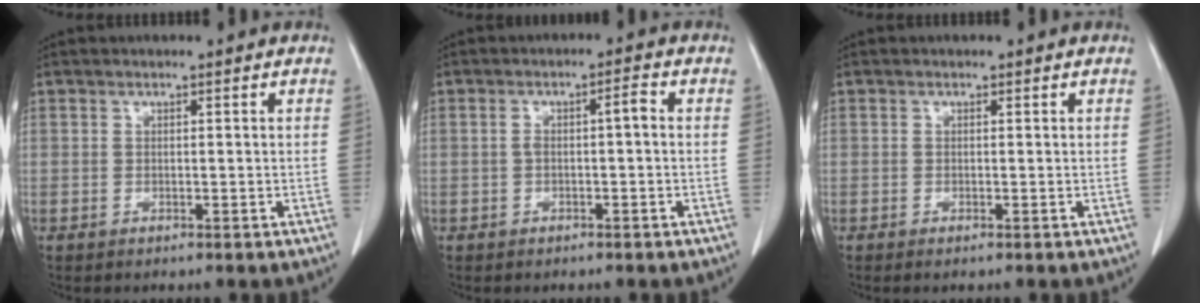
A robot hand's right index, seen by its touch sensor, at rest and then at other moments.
{"total": 2.8, "force": [0.0, 0.6, 2.8], "torque": [-0.052, 0.015, 0.001]}
{"total": 0.0}